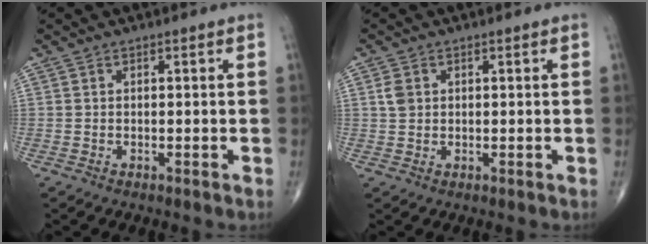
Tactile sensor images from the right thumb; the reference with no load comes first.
{"total": 2.4, "force": [0.6, 1.9, 1.4], "torque": [-0.023, 0.002, 0.014]}